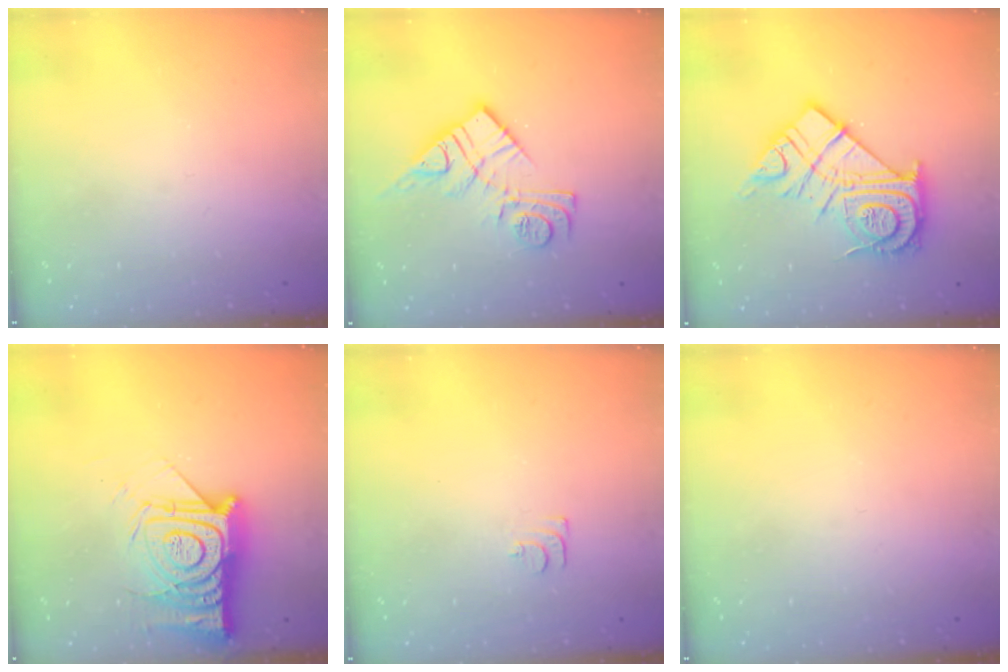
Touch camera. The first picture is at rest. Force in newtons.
{"total": 13.5, "press": 13.5, "slide": 0.8}
{"total": 20.9, "press": 20.8, "slide": 1.9}
{"total": 18.4, "press": 18.4, "slide": 1.5}
{"total": 5.2, "press": 5.1, "slide": 0.6}
{"total": 0.0}